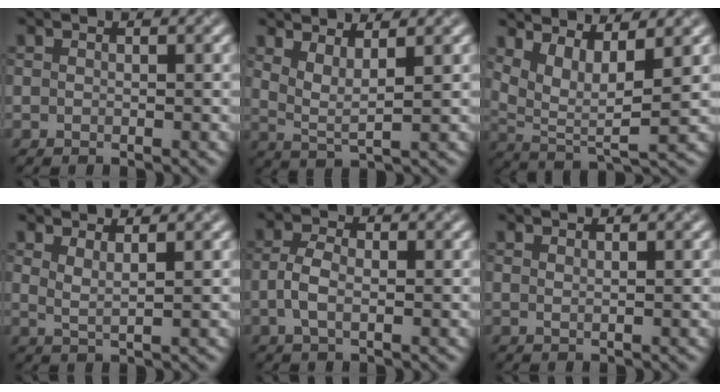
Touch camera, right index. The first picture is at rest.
{"total": 2.2, "force": [1.5, 0.4, 1.6], "torque": [-0.033, -0.002, 0.039]}
{"total": 4.7, "force": [2.6, 1.5, 3.7], "torque": [-0.079, -0.005, 0.064]}
{"total": 1.4, "force": [1.0, 0.2, 0.9], "torque": [-0.012, -0.001, 0.025]}
{"total": 2.1, "force": [-0.8, 0.9, 1.7], "torque": [-0.040, 0.008, -0.011]}
{"total": 0.7, "force": [0.7, 0.1, 0.2], "torque": [0.004, 0.001, 0.007]}